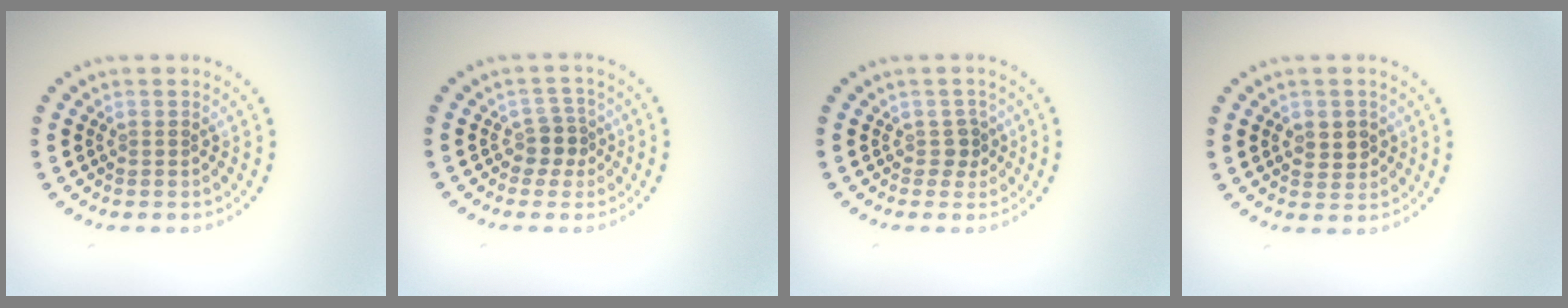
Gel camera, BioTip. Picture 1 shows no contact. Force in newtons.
{"total": 2.0, "press": 1.6, "slide": 1.2}
{"total": 1.3, "press": 1.0, "slide": 0.8}
{"total": 2.4, "press": 2.3, "slide": 0.5}